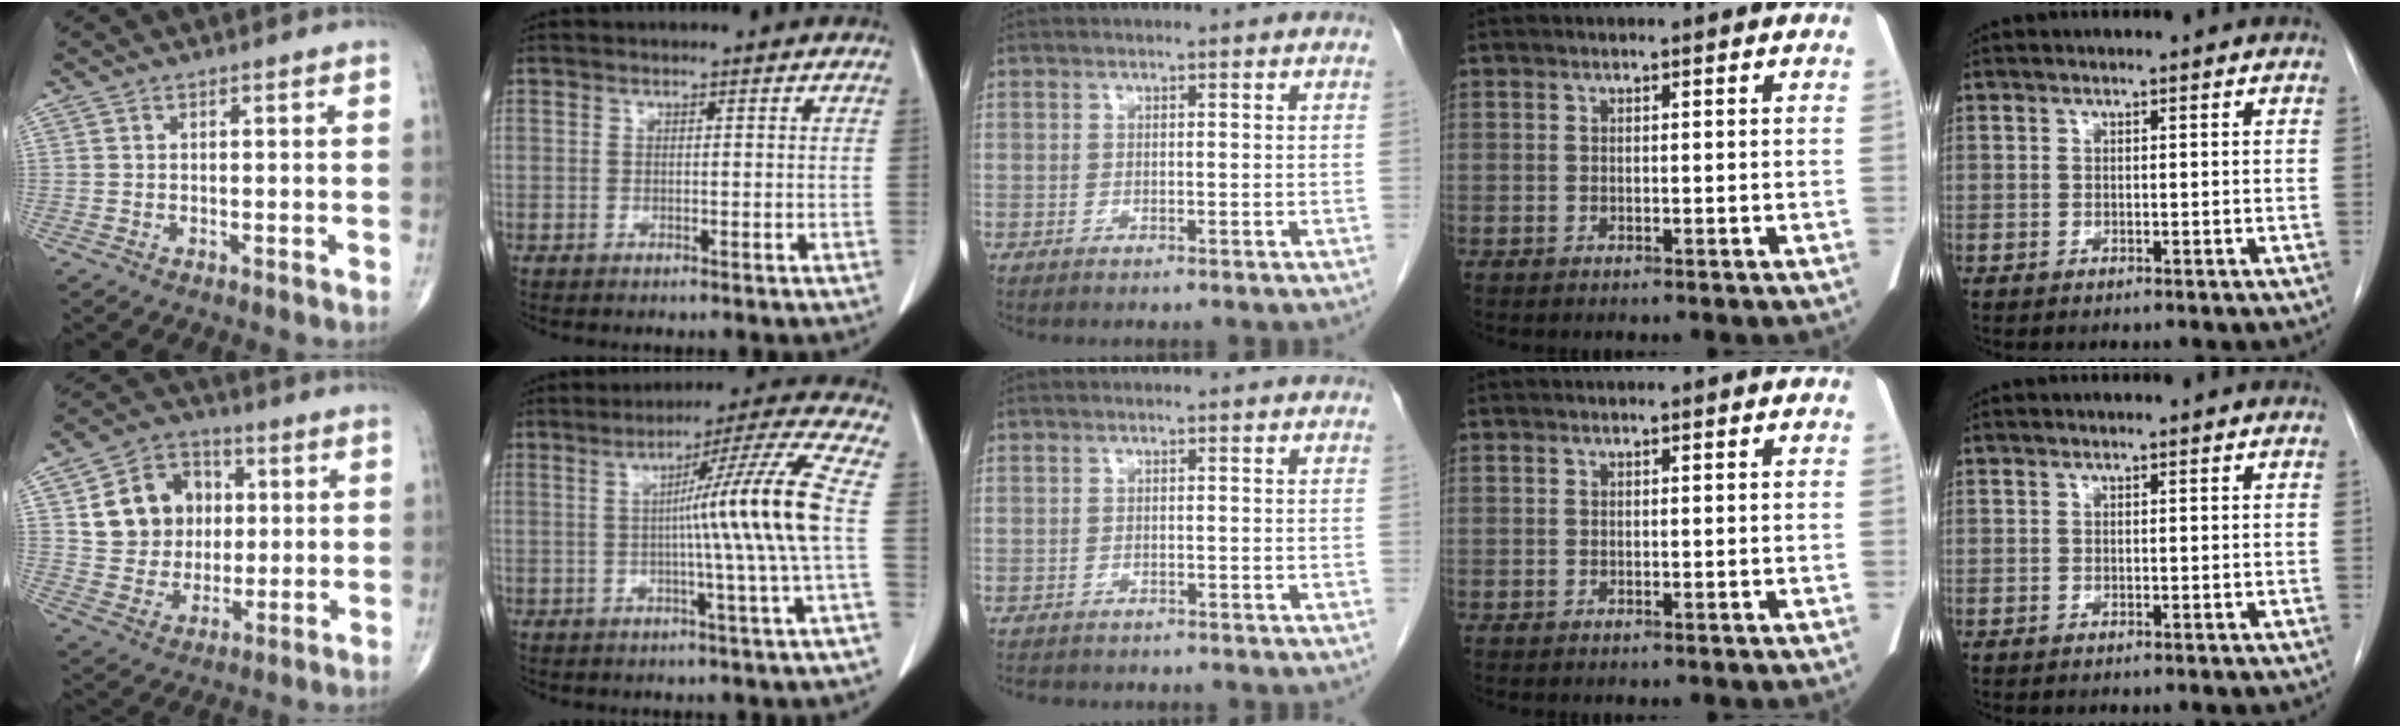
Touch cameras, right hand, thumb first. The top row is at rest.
{"thumb": {"total": 14.1, "force": [3.0, 11.9, 6.9], "torque": [-0.074, 0.007, 0.056]}, "index": {"total": 12.6, "force": [-0.3, -3.2, 12.2], "torque": [-0.181, 0.001, -0.001]}, "middle": {"total": 4.4, "force": [-3.8, 1.7, 1.5], "torque": [-0.025, -0.005, -0.048]}}